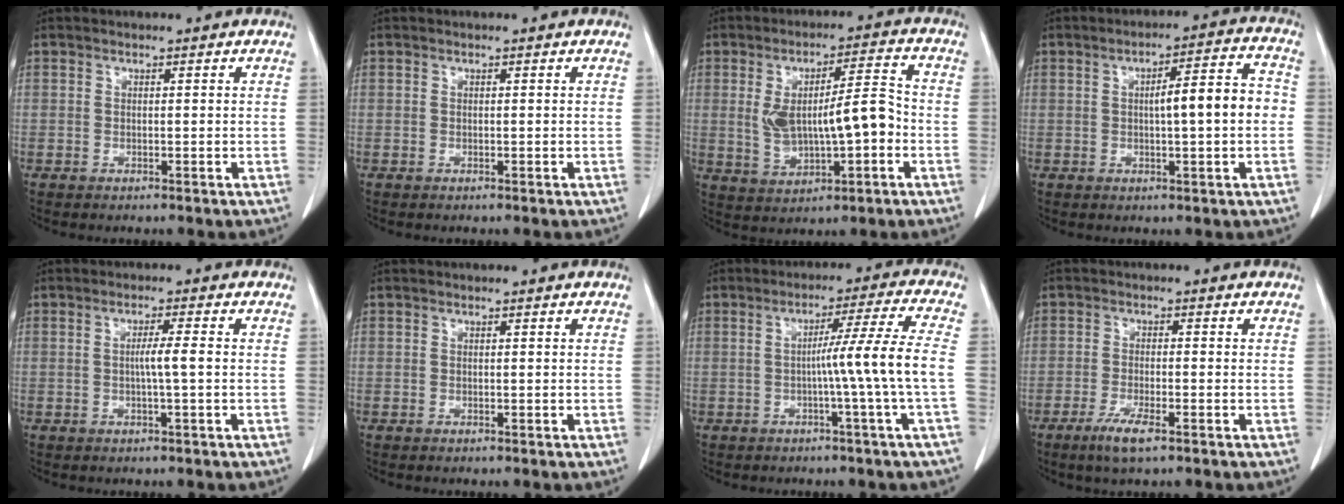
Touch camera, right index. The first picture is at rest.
{"total": 0.0}
{"total": 10.7, "force": [-0.8, 3.2, 10.2], "torque": [-0.183, 0.019, -0.001]}
{"total": 8.3, "force": [-0.1, 1.1, 8.2], "torque": [-0.118, 0.023, -0.002]}
{"total": 2.9, "force": [-0.2, -0.4, 2.9], "torque": [-0.050, 0.000, -0.003]}
{"total": 0.0}
{"total": 8.4, "force": [-1.4, -2.6, 7.9], "torque": [-0.117, 0.009, -0.017]}
{"total": 4.3, "force": [-2.6, 0.5, 3.4], "torque": [-0.071, -0.008, -0.048]}